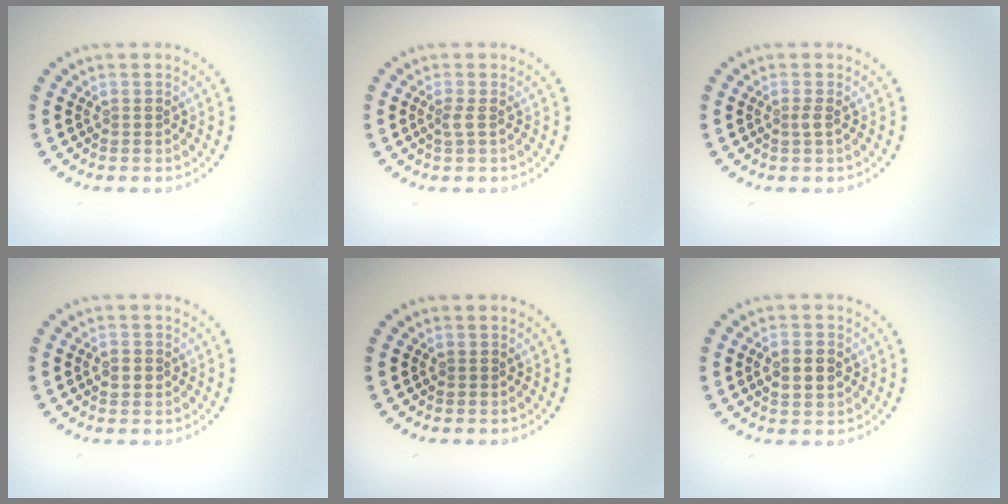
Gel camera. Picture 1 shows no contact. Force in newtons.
{"total": 0.9, "press": 0.6, "slide": 0.6}
{"total": 0.8, "press": 0.5, "slide": 0.6}
{"total": 1.0, "press": 0.9, "slide": 0.2}
{"total": 0.0}
{"total": 2.6, "press": 2.6, "slide": 0.1}